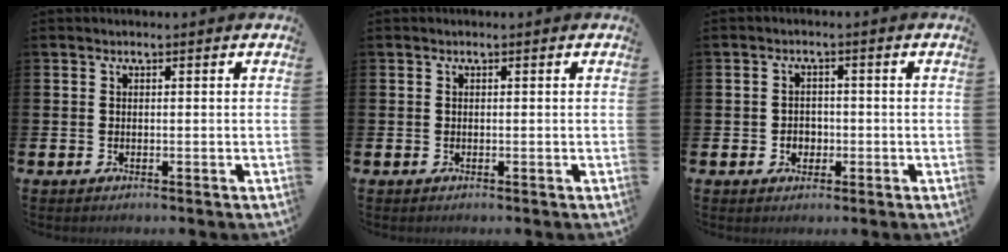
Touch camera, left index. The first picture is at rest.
{"total": 0.0}
{"total": 2.2, "force": [-0.5, 1.9, 0.8], "torque": [-0.011, 0.003, -0.016]}